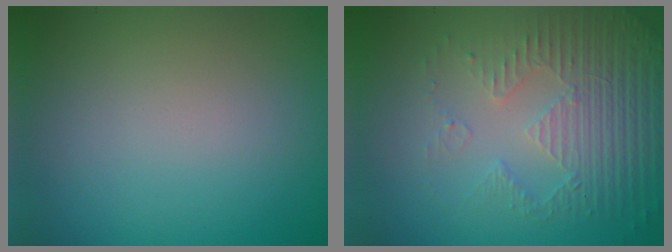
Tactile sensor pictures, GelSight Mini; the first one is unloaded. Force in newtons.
{"total": 5.4, "press": 3.6, "slide": 4.0}